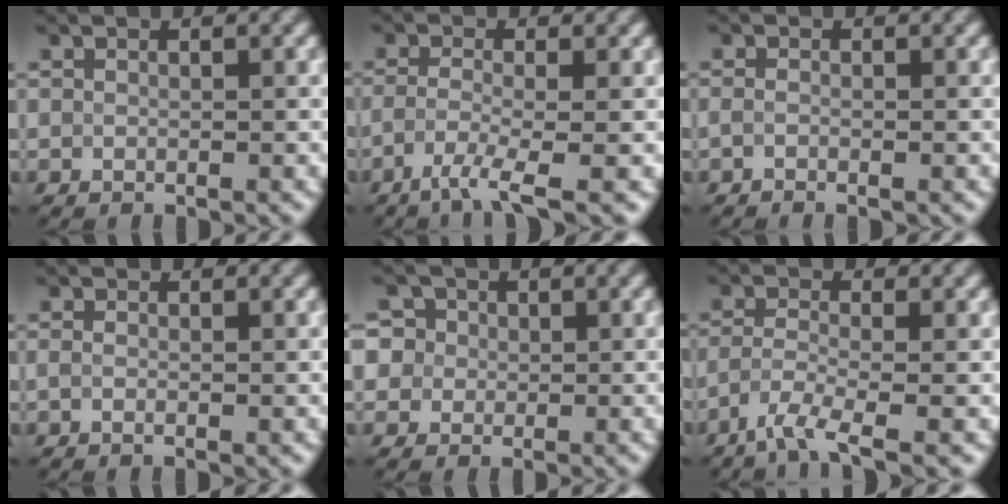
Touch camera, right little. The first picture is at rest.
{"total": 3.5, "force": [-2.4, 0.3, 2.6], "torque": [-0.042, -0.001, -0.055]}
{"total": 1.4, "force": [-1.3, 0.2, 0.5], "torque": [-0.007, -0.005, -0.016]}
{"total": 0.9, "force": [-0.4, 0.0, 0.8], "torque": [-0.011, 0.003, -0.001]}
{"total": 5.3, "force": [2.1, 4.5, 1.9], "torque": [-0.031, 0.035, 0.015]}
{"total": 3.8, "force": [-2.9, 0.3, 2.3], "torque": [-0.044, -0.003, -0.063]}